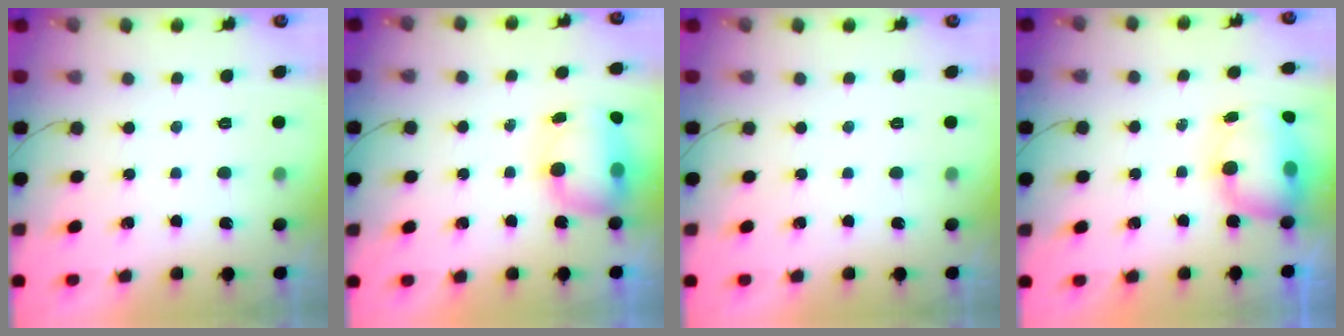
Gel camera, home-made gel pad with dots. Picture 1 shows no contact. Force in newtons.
{"total": 7.8, "press": 7.7, "slide": 1.3}
{"total": 0.0}
{"total": 8.1, "press": 8.0, "slide": 1.7}